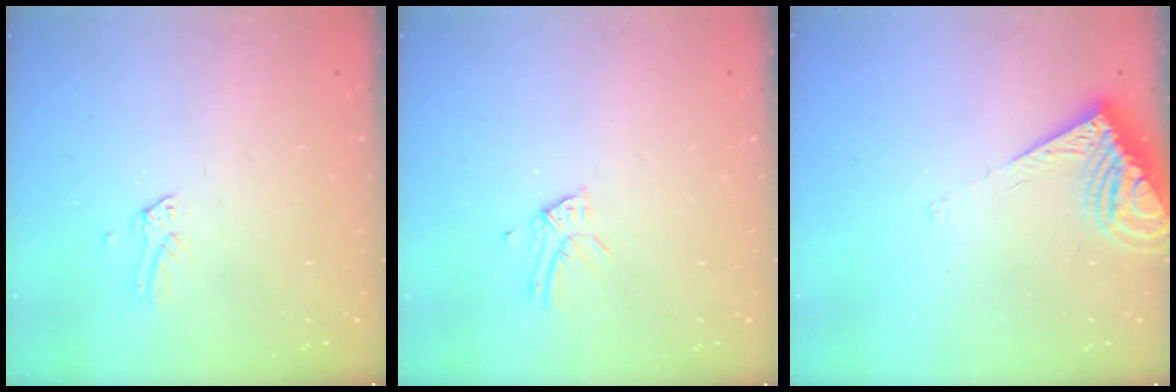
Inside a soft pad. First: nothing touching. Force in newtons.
{"total": 4.0, "press": 3.9, "slide": 0.3}
{"total": 9.5, "press": 9.5, "slide": 1.0}